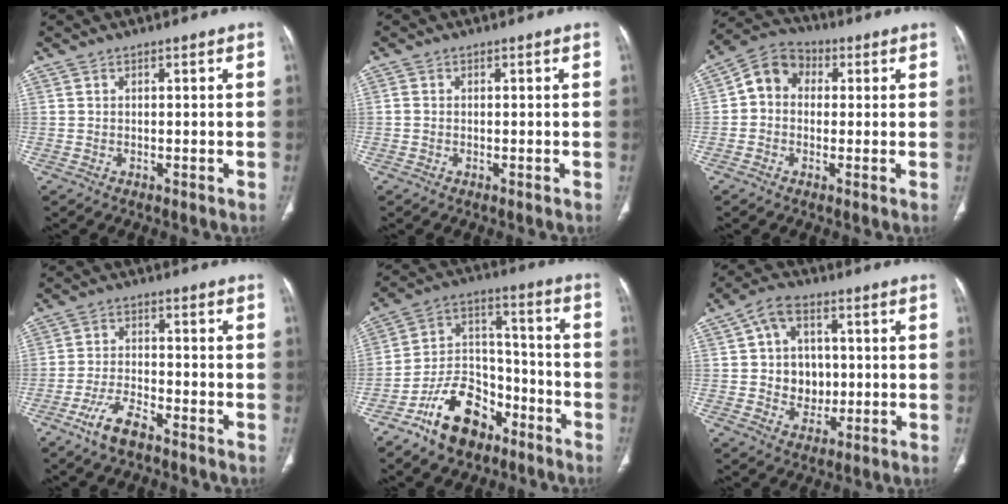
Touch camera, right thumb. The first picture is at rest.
{"total": 0.7, "force": [-0.1, 0.5, 0.4], "torque": [-0.007, 0.001, -0.003]}
{"total": 7.7, "force": [0.5, 6.5, 4.1], "torque": [-0.051, 0.024, -0.008]}
{"total": 6.3, "force": [-4.4, 2.0, 4.1], "torque": [-0.088, 0.019, -0.085]}
{"total": 15.0, "force": [-9.3, 9.1, 7.4], "torque": [-0.092, 0.082, -0.166]}
{"total": 9.8, "force": [0.7, 7.9, 5.7], "torque": [-0.056, 0.003, 0.010]}